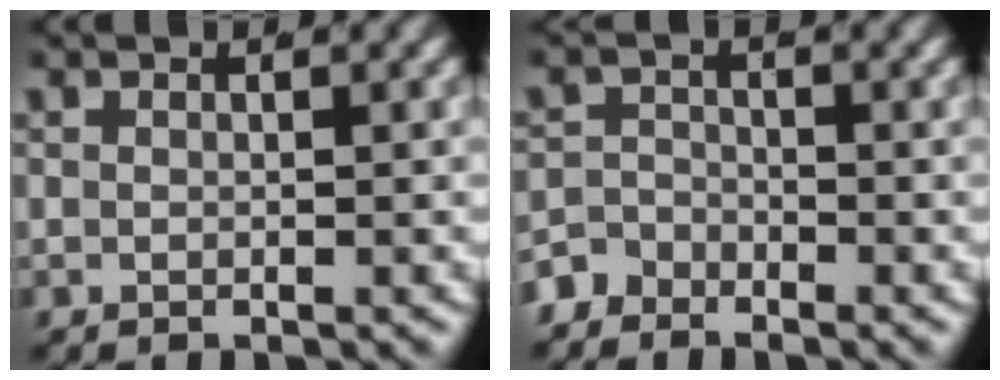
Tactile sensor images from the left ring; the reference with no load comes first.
{"total": 2.7, "force": [-2.4, 1.4, 0.1], "torque": [-0.002, -0.014, -0.040]}